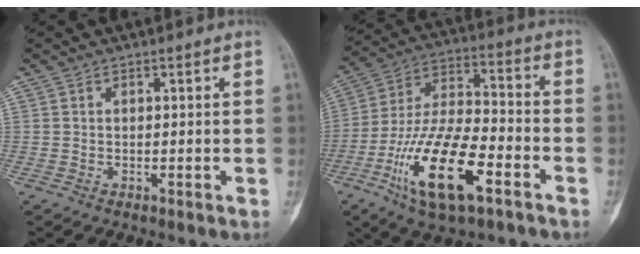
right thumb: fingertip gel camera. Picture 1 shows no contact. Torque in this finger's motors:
{"motor_torque": [0.35, 0.52, 1.67, -1.10, 0.17]}